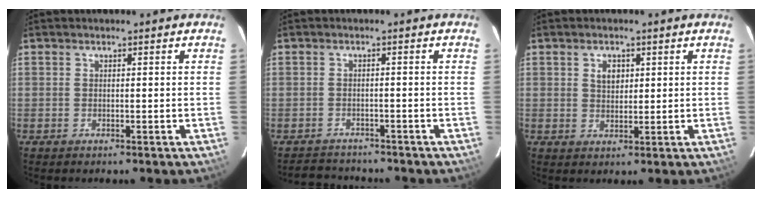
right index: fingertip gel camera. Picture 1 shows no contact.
{"total": 5.2, "force": [-4.8, 1.9, 0.4], "torque": [-0.019, 0.013, -0.073]}
{"total": 3.3, "force": [1.2, 2.3, 2.0], "torque": [-0.030, 0.006, 0.022]}